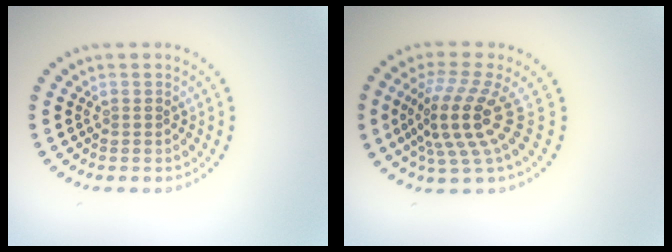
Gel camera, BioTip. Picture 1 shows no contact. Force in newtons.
{"total": 4.9, "press": 3.6, "slide": 3.4}